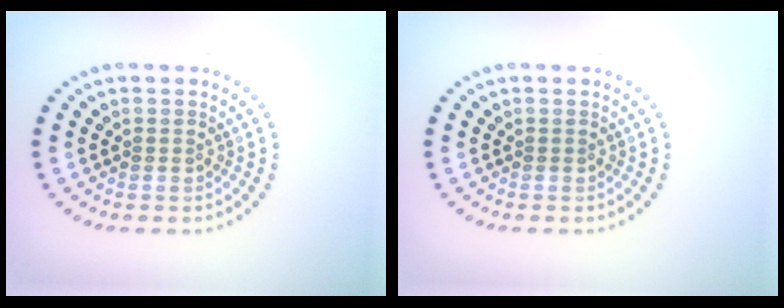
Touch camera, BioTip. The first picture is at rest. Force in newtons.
{"total": 0.0}